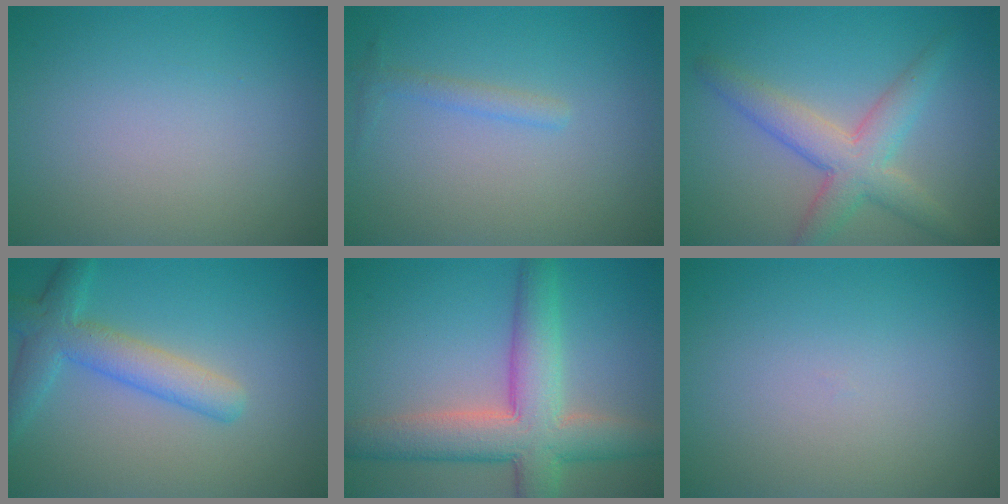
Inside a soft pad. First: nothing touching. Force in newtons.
{"total": 1.2, "press": 1.2, "slide": 0.0}
{"total": 4.8, "press": 4.8, "slide": 0.1}
{"total": 5.6, "press": 5.6, "slide": 0.3}
{"total": 8.0, "press": 8.0, "slide": 0.4}
{"total": 0.0}